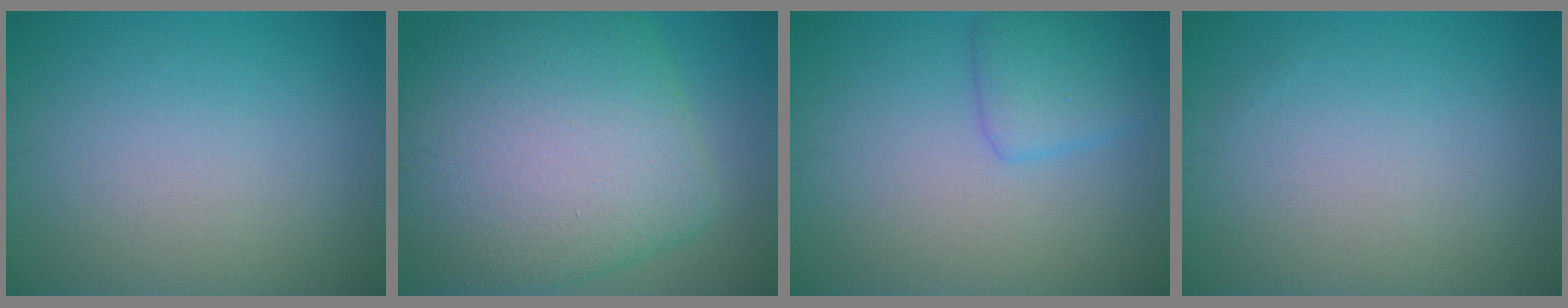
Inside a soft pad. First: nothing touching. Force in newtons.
{"total": 13.7, "press": 13.7, "slide": 0.5}
{"total": 2.7, "press": 2.7, "slide": 0.1}
{"total": 0.0}